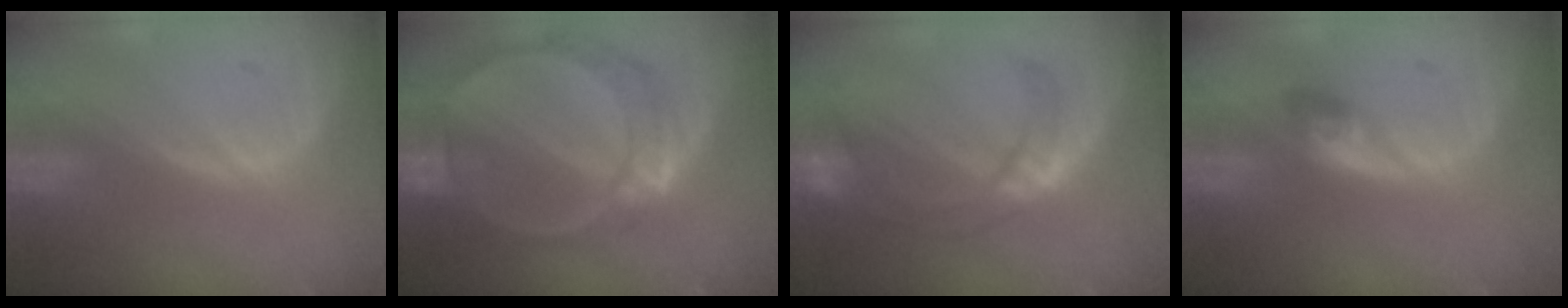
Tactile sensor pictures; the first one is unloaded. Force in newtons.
{"total": 9.6, "press": 8.3, "slide": 4.9}
{"total": 8.0, "press": 7.5, "slide": 2.8}
{"total": 3.0, "press": 2.6, "slide": 1.4}